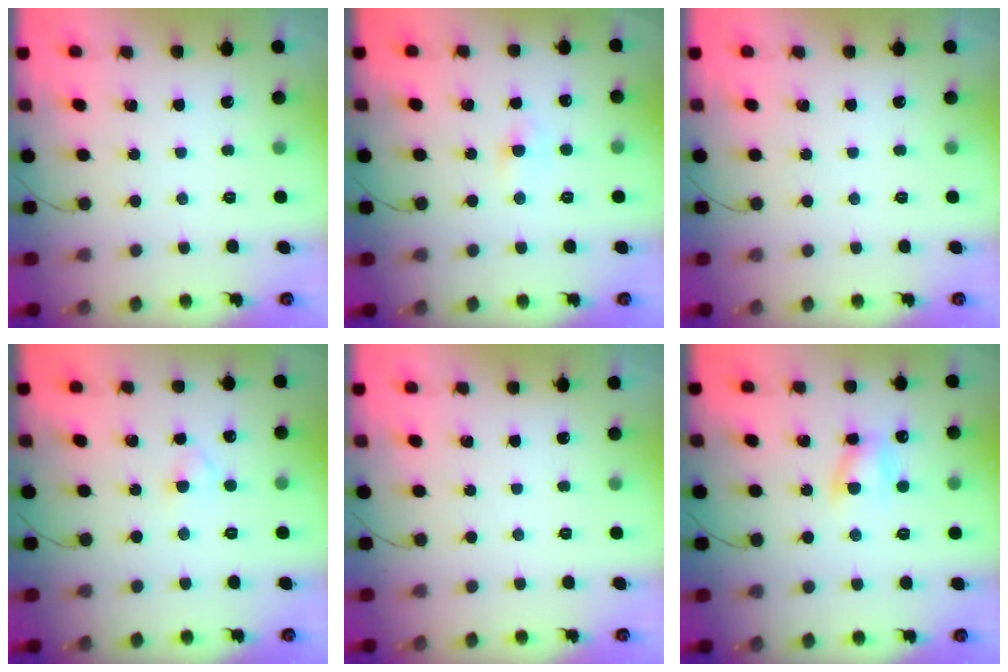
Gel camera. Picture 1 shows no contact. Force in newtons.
{"total": 2.8, "press": 2.5, "slide": 1.2}
{"total": 0.0}
{"total": 2.4, "press": 2.1, "slide": 1.1}
{"total": 0.0}
{"total": 6.4, "press": 6.2, "slide": 1.5}